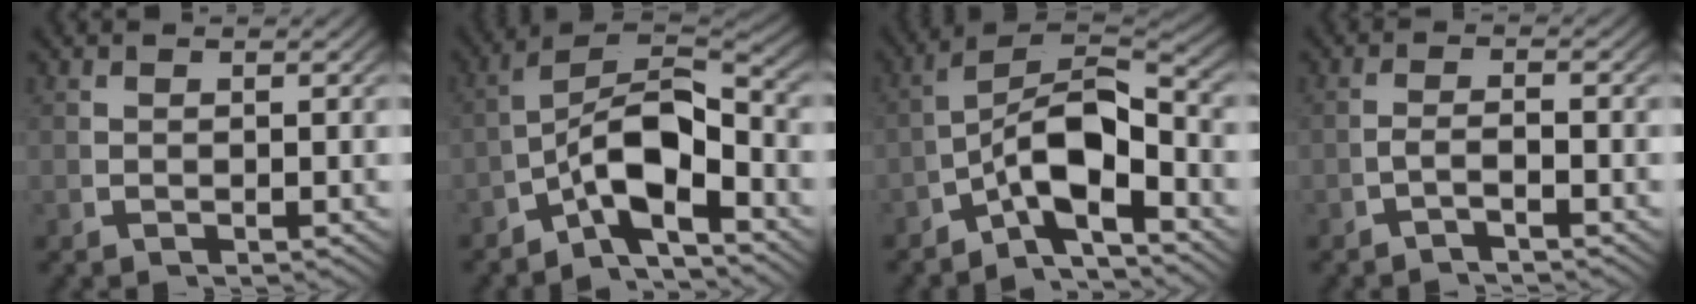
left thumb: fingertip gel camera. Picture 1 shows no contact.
{"total": 9.7, "force": [-2.3, 5.3, 7.8], "torque": [-0.134, -0.028, -0.031]}
{"total": 9.6, "force": [-2.3, 5.2, 7.7], "torque": [-0.132, -0.028, -0.031]}
{"total": 1.7, "force": [-1.2, 0.2, 1.2], "torque": [-0.031, -0.006, -0.021]}